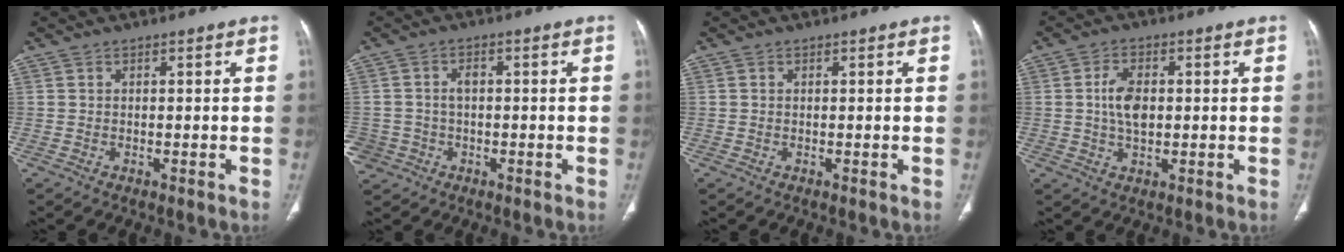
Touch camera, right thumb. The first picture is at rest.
{"total": 6.0, "force": [-1.7, 5.6, 1.5], "torque": [-0.023, 0.020, -0.022]}
{"total": 0.0}
{"total": 5.8, "force": [0.4, 3.5, 4.6], "torque": [-0.083, 0.003, 0.007]}